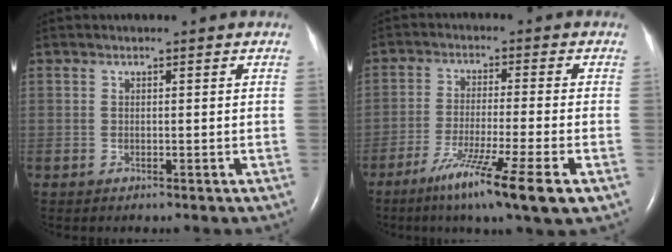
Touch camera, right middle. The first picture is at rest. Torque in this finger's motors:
{"motor_torque": [1.19, -0.95, 0.22, 0.08]}